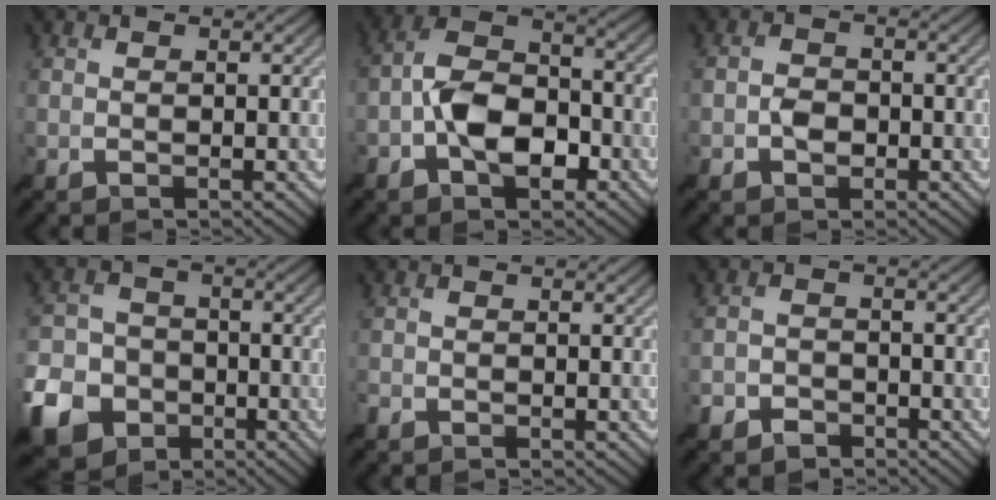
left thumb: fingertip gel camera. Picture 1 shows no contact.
{"total": 9.4, "force": [-3.2, 4.7, 7.4], "torque": [-0.138, 0.015, -0.075]}
{"total": 2.2, "force": [-0.9, 1.5, 1.3], "torque": [-0.028, 0.006, -0.021]}
{"total": 8.8, "force": [-4.7, 6.5, 3.8], "torque": [-0.102, -0.015, -0.103]}
{"total": 0.9, "force": [-0.8, 0.4, 0.0], "torque": [0.002, -0.001, -0.019]}
{"total": 3.0, "force": [-2.4, 1.6, 0.8], "torque": [-0.012, 0.000, -0.051]}